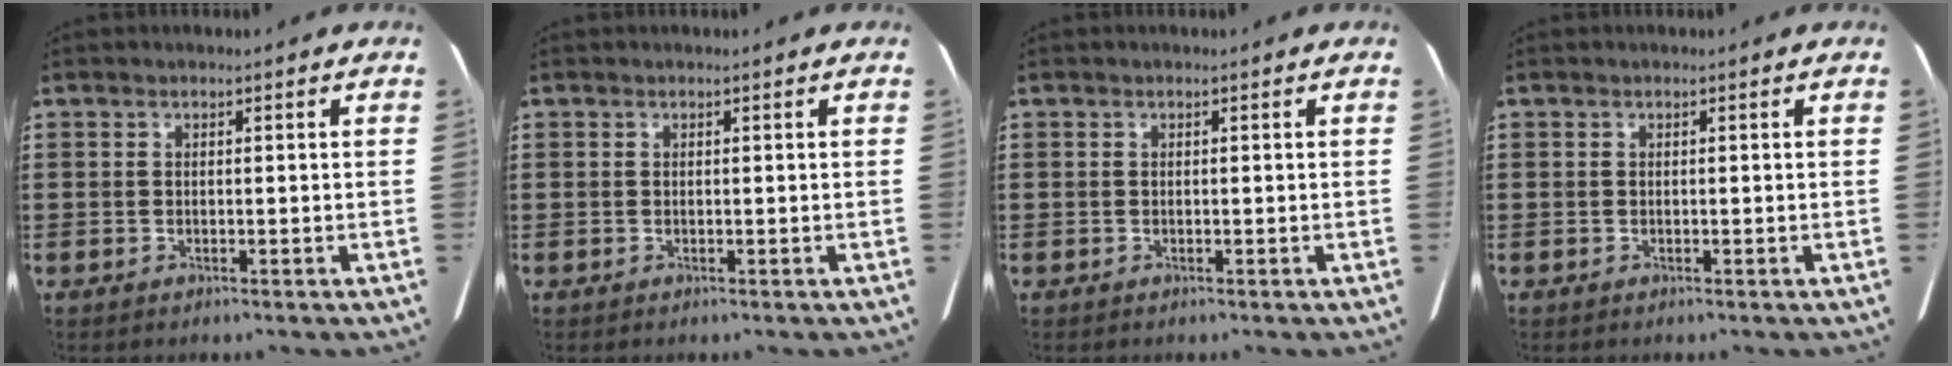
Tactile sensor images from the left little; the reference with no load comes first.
{"total": 0.0}
{"total": 0.0}
{"total": 0.0}